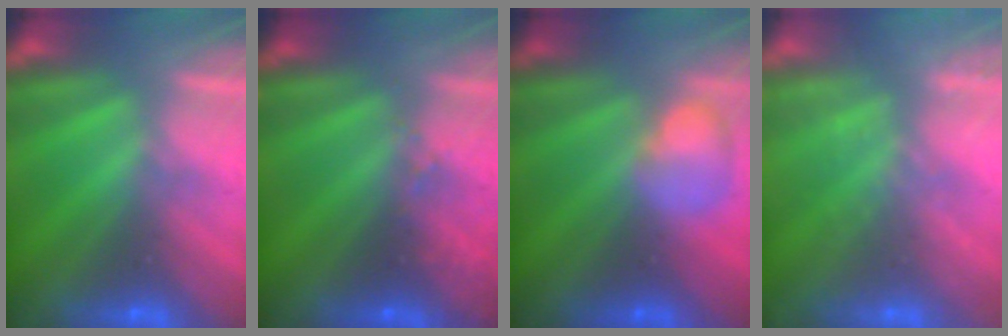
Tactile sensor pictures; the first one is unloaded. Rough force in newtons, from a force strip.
{"total": 2.9}
{"total": 2.4}
{"total": 1.9}